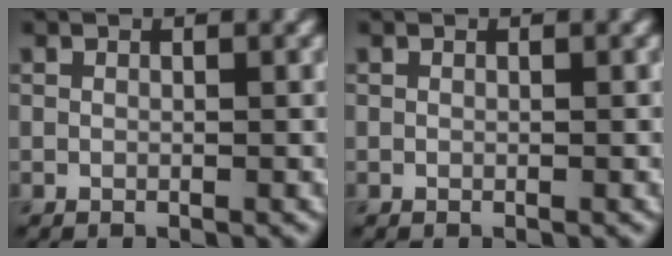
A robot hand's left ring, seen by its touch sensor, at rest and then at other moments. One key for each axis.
{"total": 0.0}